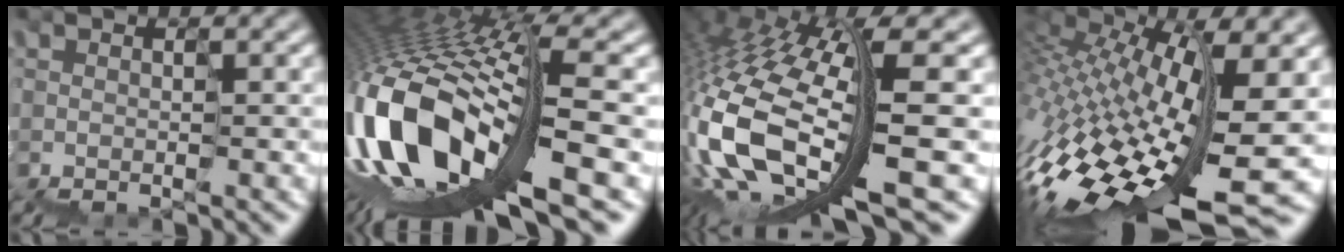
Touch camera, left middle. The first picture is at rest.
{"total": 12.8, "force": [-4.1, 5.0, 11.1], "torque": [-0.261, 0.019, -0.080]}
{"total": 11.4, "force": [-3.1, 4.0, 10.3], "torque": [-0.256, -0.006, -0.040]}
{"total": 12.0, "force": [-3.3, 4.3, 10.7], "torque": [-0.235, 0.003, -0.050]}